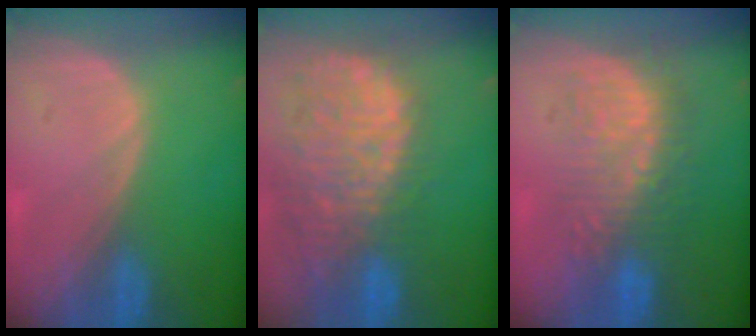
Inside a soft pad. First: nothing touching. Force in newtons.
{"total": 14.4, "press": 11.7, "slide": 8.3}
{"total": 8.8, "press": 8.7, "slide": 1.4}